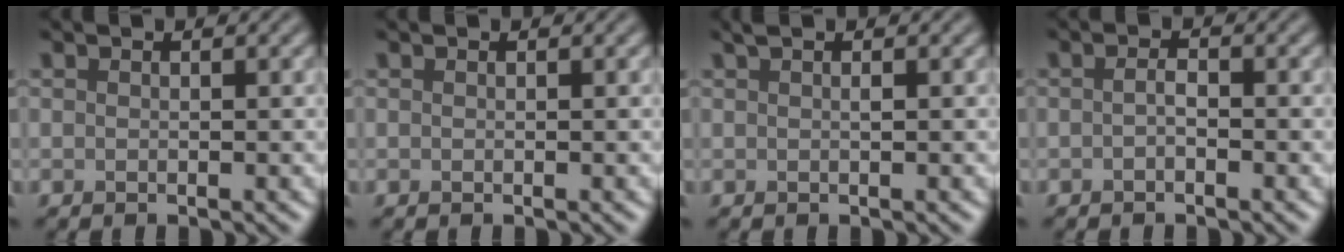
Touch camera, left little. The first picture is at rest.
{"total": 0.0}
{"total": 1.0, "force": [0.5, 0.2, 0.8], "torque": [-0.017, 0.004, 0.009]}
{"total": 0.7, "force": [-0.4, 0.2, 0.5], "torque": [-0.013, 0.001, -0.008]}